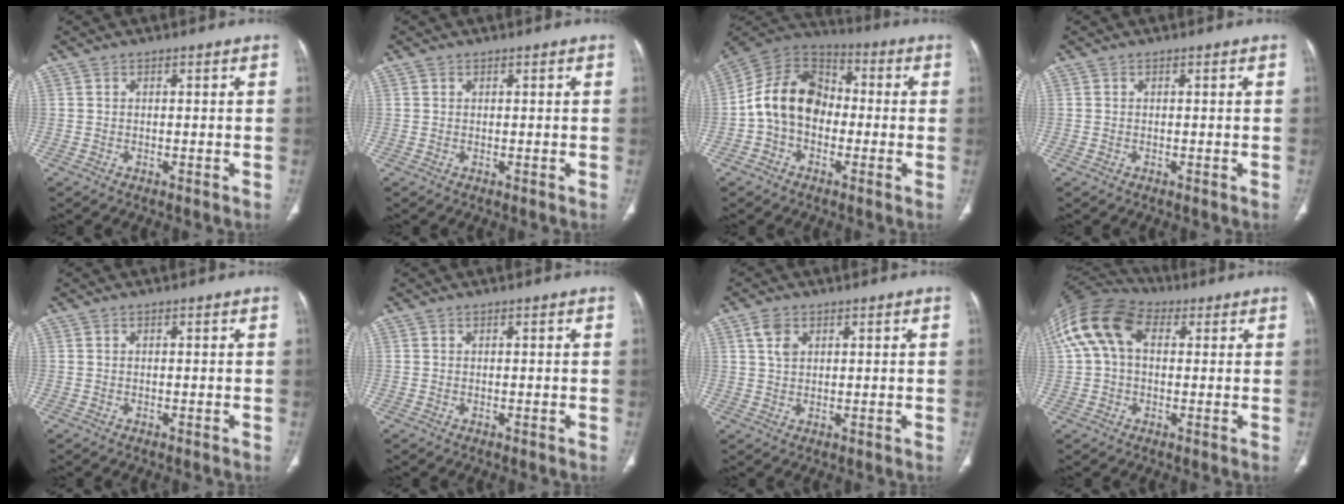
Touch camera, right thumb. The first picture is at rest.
{"total": 0.0}
{"total": 13.4, "force": [-1.7, 10.1, 8.6], "torque": [-0.139, 0.041, -0.045]}
{"total": 0.0}
{"total": 0.0}
{"total": 0.0}
{"total": 3.5, "force": [1.5, 2.3, 2.2], "torque": [-0.036, 0.000, 0.033]}
{"total": 14.2, "force": [3.6, 9.3, 10.0], "torque": [-0.204, 0.043, 0.060]}